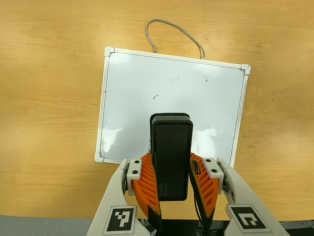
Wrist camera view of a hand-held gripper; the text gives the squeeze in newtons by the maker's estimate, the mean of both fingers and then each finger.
{"total": 8.2, "left": 6.6, "right": 9.9}